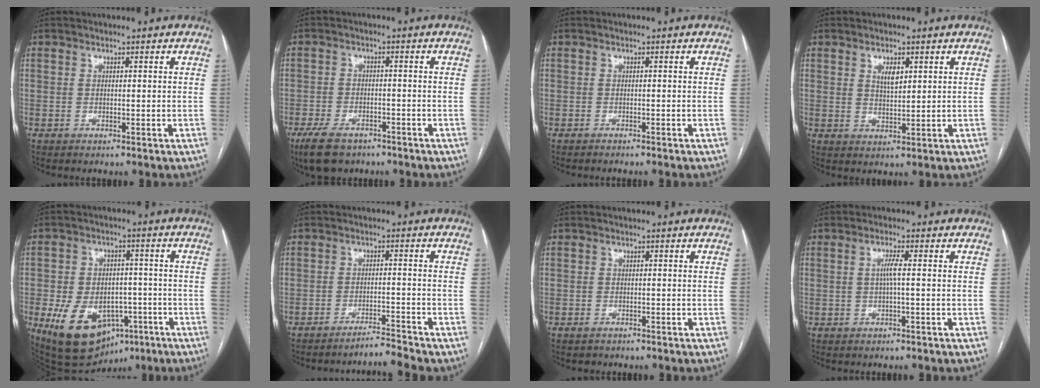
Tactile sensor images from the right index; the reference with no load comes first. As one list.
[{"total": 7.3, "force": [-5.4, 3.3, 3.7], "torque": [-0.074, -0.007, -0.086]}, {"total": 3.0, "force": [-2.8, 0.3, 1.1], "torque": [-0.015, -0.003, -0.034]}, {"total": 3.0, "force": [1.4, 1.2, 2.4], "torque": [-0.042, -0.002, 0.028]}, {"total": 14.9, "force": [-6.9, 9.8, 8.9], "torque": [-0.159, 0.006, -0.095]}, {"total": 4.3, "force": [-3.9, -1.7, -0.3], "torque": [0.007, -0.011, -0.062]}, {"total": 1.1, "force": [-0.9, 0.6, -0.1], "torque": [-0.006, 0.002, -0.013]}, {"total": 2.2, "force": [0.0, -0.2, 2.2], "torque": [-0.043, 0.002, 0.000]}]